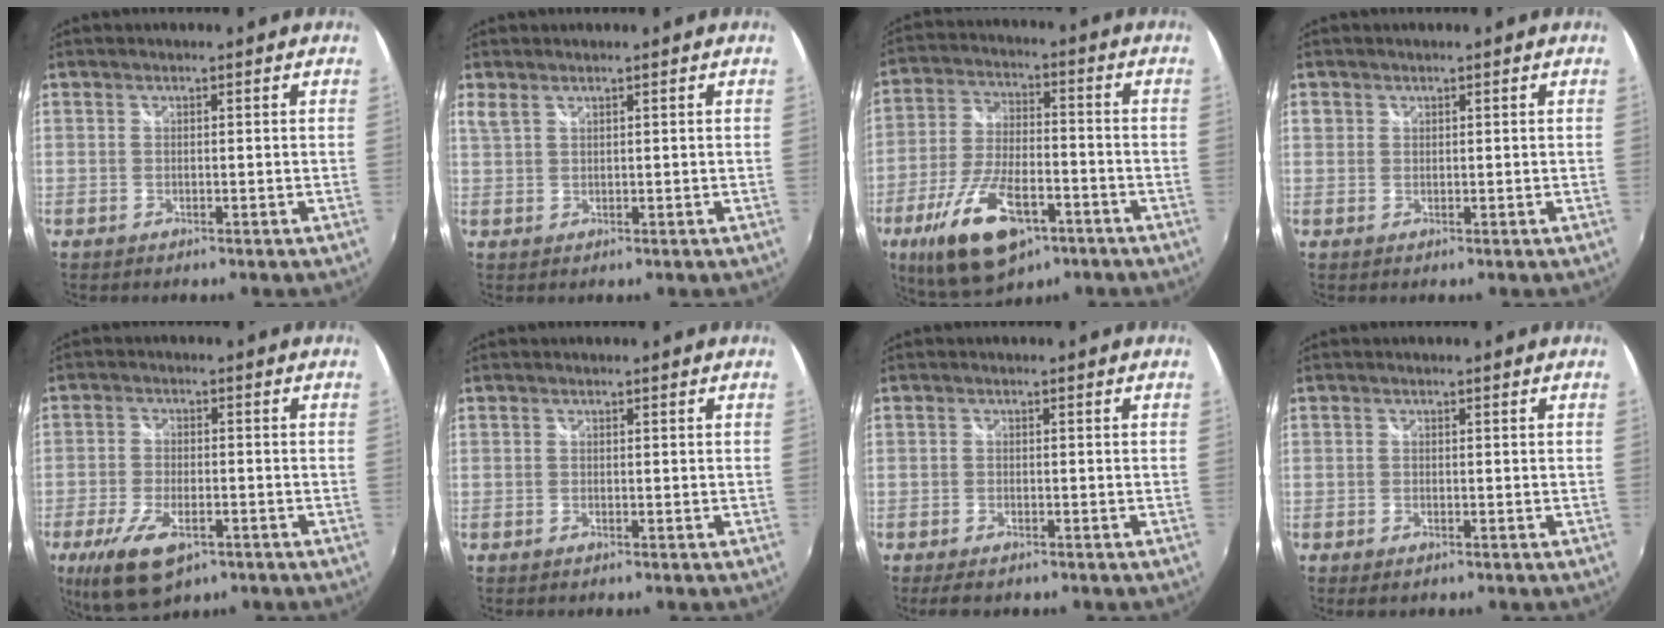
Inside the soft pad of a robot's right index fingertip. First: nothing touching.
{"total": 1.6, "force": [1.1, 0.6, 1.0], "torque": [-0.025, 0.002, 0.025]}
{"total": 17.5, "force": [-9.3, 7.5, 12.8], "torque": [-0.264, -0.030, -0.159]}
{"total": 1.1, "force": [0.2, 1.0, 0.2], "torque": [-0.004, 0.002, 0.000]}
{"total": 11.6, "force": [-6.4, 5.1, 8.2], "torque": [-0.187, -0.033, -0.109]}
{"total": 0.0}
{"total": 3.5, "force": [-2.7, 1.3, 1.9], "torque": [-0.044, -0.013, -0.044]}
{"total": 1.2, "force": [-0.8, 0.6, 0.6], "torque": [-0.013, -0.005, -0.014]}